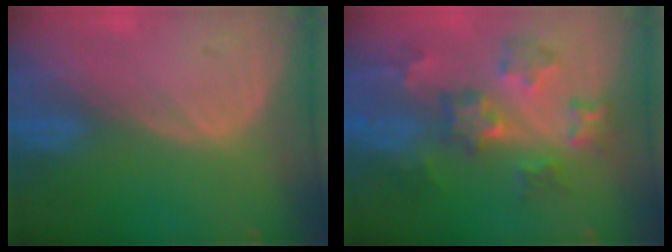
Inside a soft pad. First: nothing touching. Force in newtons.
{"total": 8.2, "press": 7.7, "slide": 2.6}